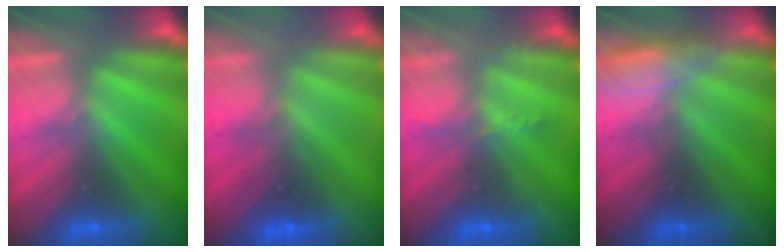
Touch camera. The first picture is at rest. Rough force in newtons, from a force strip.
{"total": 1.7}
{"total": 2.3}
{"total": 2.9}